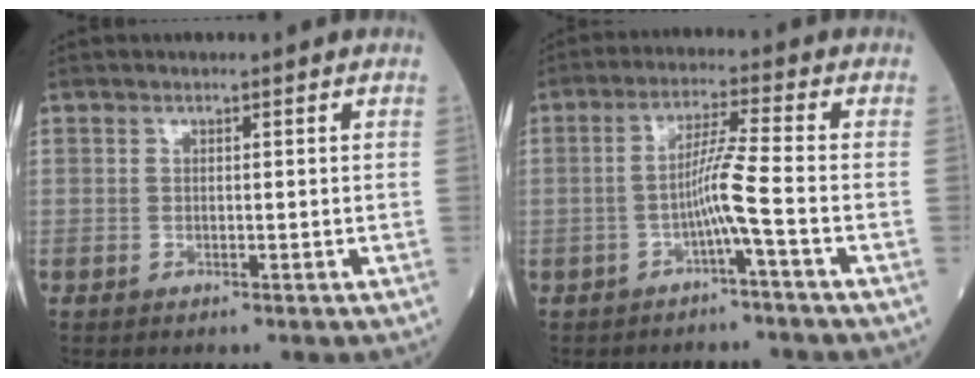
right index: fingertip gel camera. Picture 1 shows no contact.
{"total": 5.0, "force": [-2.1, -1.3, 4.4], "torque": [-0.085, 0.010, -0.039]}